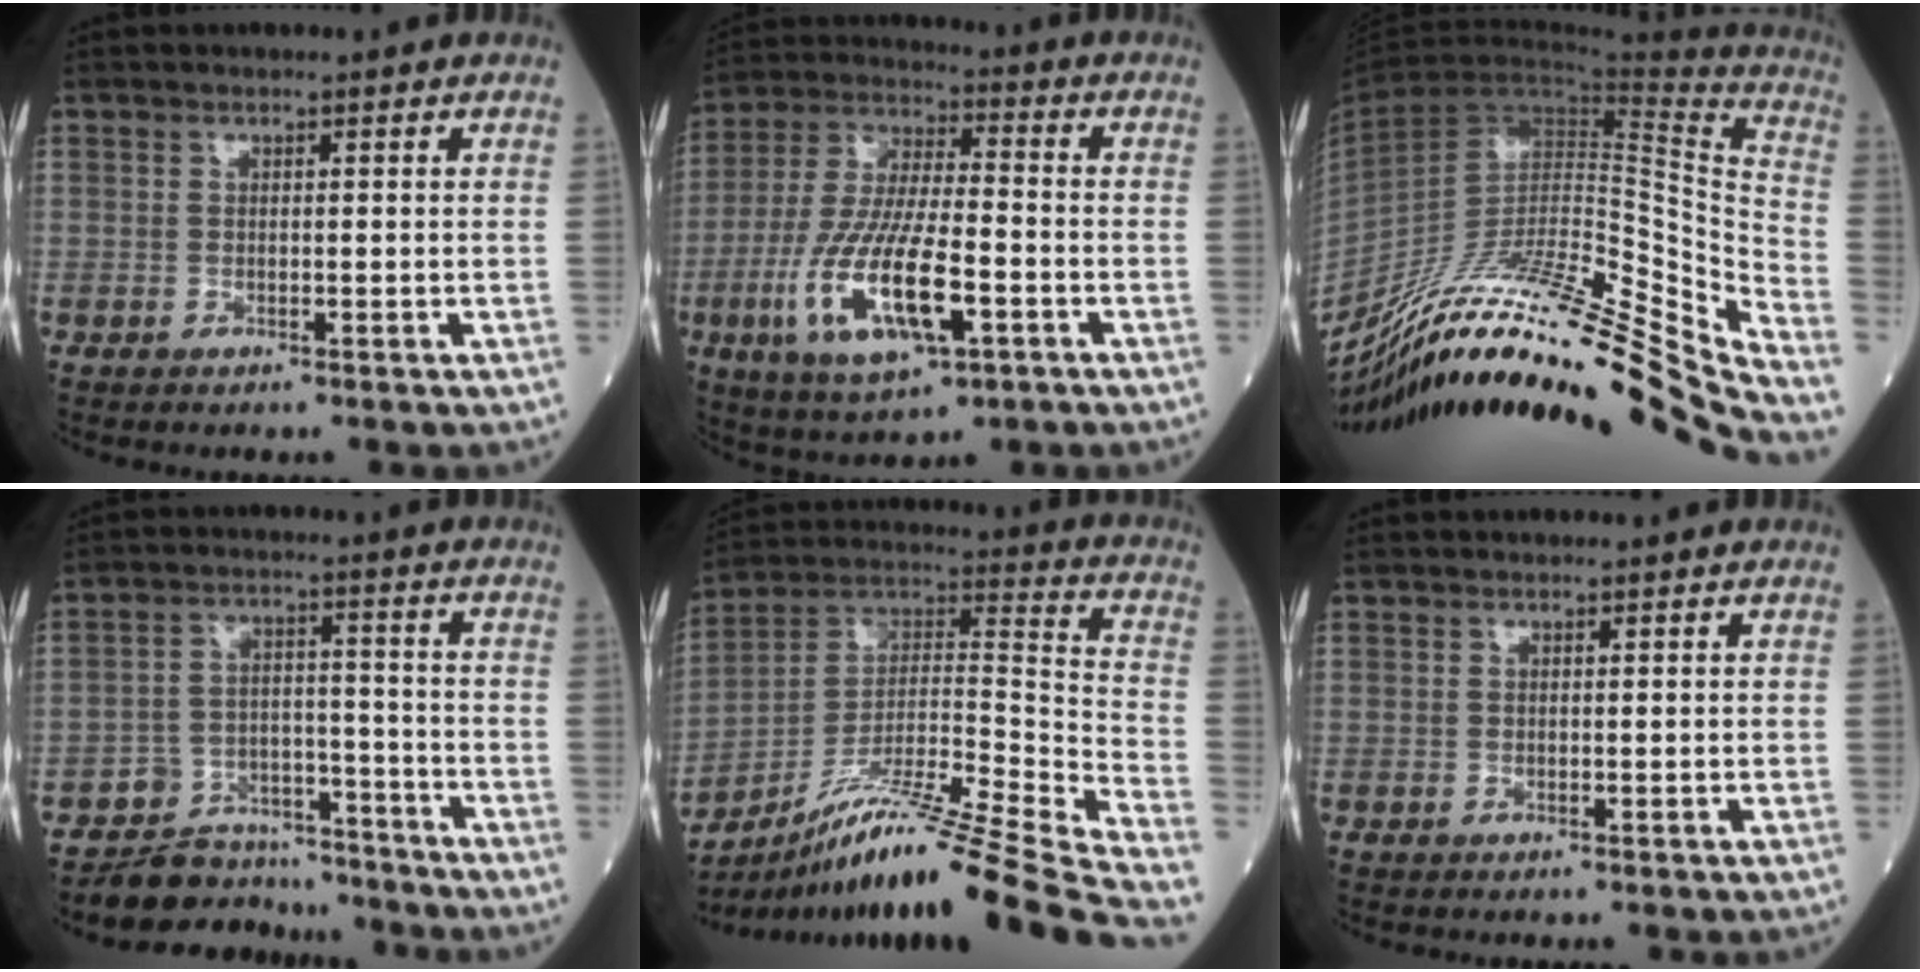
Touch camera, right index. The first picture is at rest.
{"total": 15.9, "force": [-5.2, 4.2, 14.4], "torque": [-0.302, -0.015, -0.087]}
{"total": 32.3, "force": [-26.8, 0.8, 18.1], "torque": [-0.203, -0.031, -0.419]}
{"total": 8.7, "force": [-7.9, 3.5, -0.3], "torque": [0.019, 0.046, -0.131]}
{"total": 26.3, "force": [-20.4, -1.2, 16.4], "torque": [-0.215, 0.000, -0.344]}
{"total": 0.0}